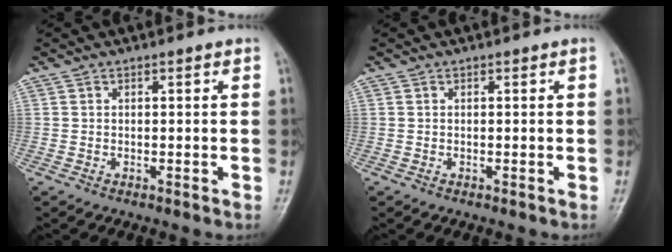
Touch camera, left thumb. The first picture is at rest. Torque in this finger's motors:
{"motor_torque": [2.59, 2.42, 0.00, -0.19, 0.03]}